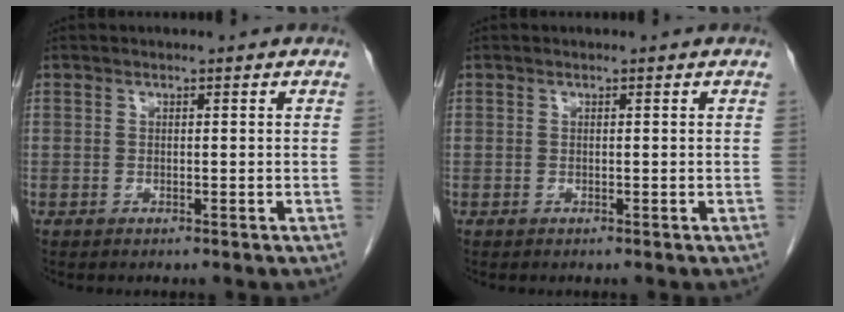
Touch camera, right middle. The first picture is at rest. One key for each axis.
{"total": 0.0}